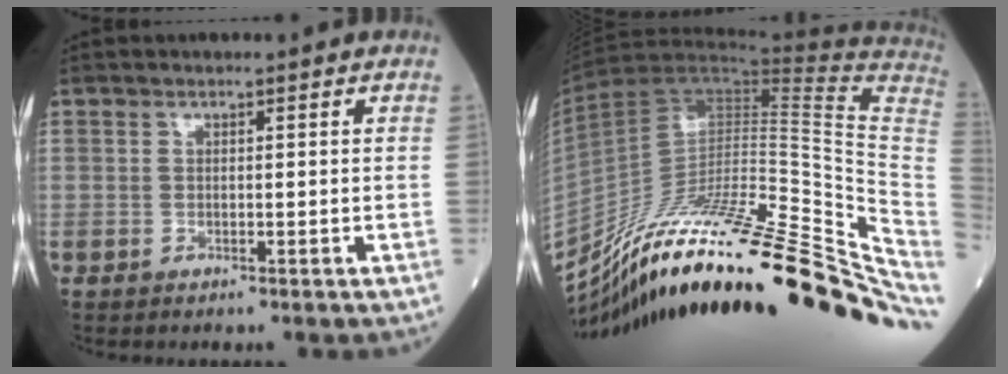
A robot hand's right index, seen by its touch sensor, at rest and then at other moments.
{"total": 33.5, "force": [-23.6, 4.8, 23.2], "torque": [-0.266, -0.014, -0.362]}